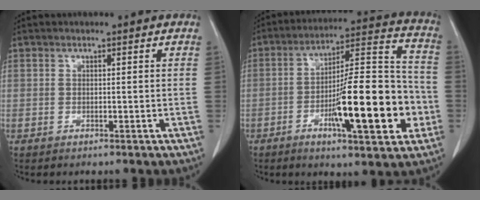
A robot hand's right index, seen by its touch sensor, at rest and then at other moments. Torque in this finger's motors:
{"motor_torque": [2.09, -0.05, 1.05, 0.21]}